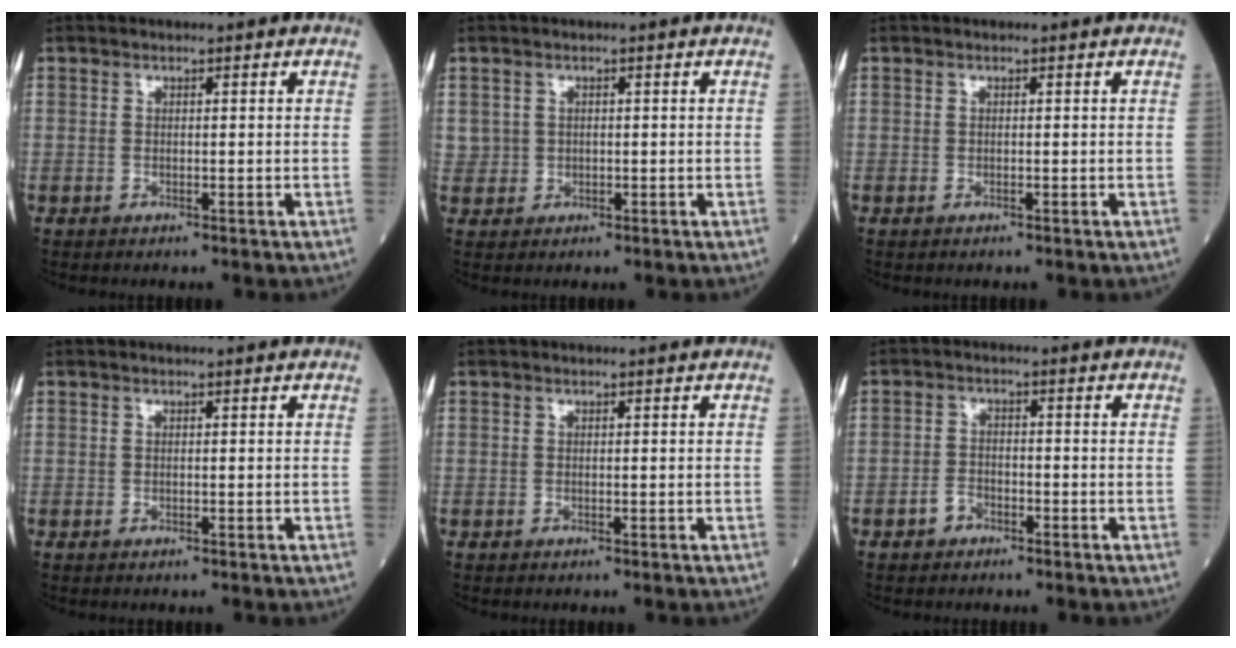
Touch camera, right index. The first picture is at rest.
{"total": 2.2, "force": [0.5, 2.1, 0.2], "torque": [0.005, 0.005, 0.010]}
{"total": 0.0}
{"total": 0.0}
{"total": 0.0}
{"total": 2.3, "force": [-1.5, 1.5, 0.9], "torque": [-0.017, 0.005, -0.028]}